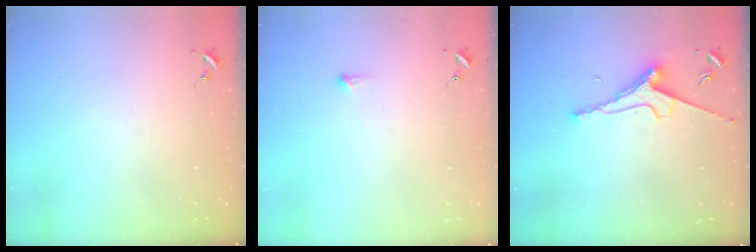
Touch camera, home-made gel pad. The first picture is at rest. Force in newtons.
{"total": 4.3, "press": 4.2, "slide": 1.2}
{"total": 8.0, "press": 7.9, "slide": 1.1}